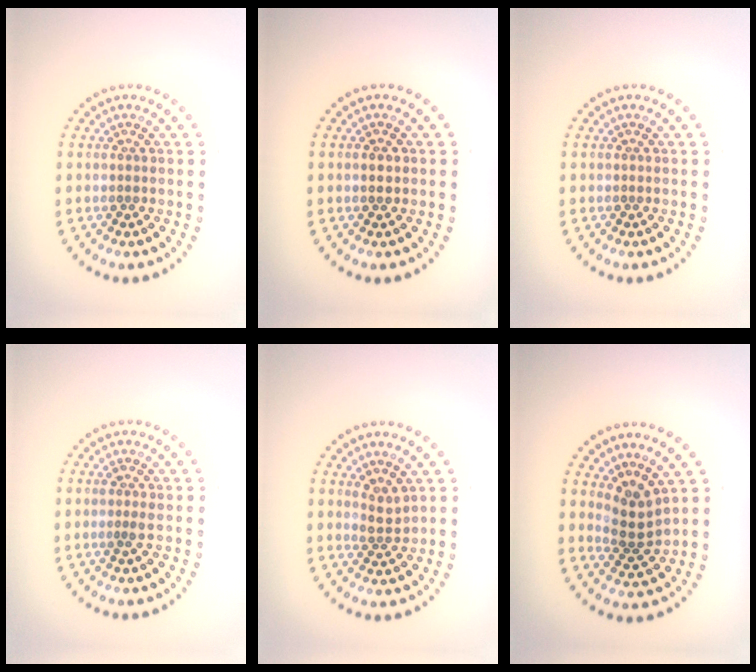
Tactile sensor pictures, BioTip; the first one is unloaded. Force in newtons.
{"total": 1.4, "press": 1.4, "slide": 0.2}
{"total": 0.0}
{"total": 1.1, "press": 0.8, "slide": 0.7}
{"total": 1.8, "press": 1.5, "slide": 0.9}
{"total": 2.9, "press": 2.1, "slide": 1.9}